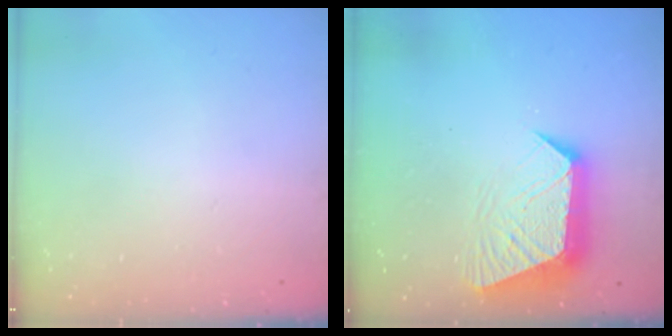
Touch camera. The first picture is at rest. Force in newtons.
{"total": 12.9, "press": 12.9, "slide": 1.1}